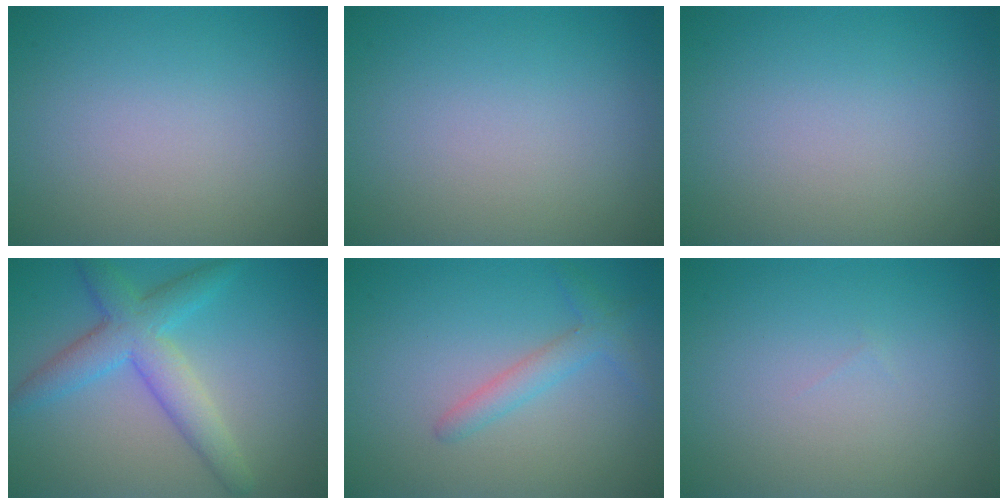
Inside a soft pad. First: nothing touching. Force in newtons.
{"total": 0.0}
{"total": 0.0}
{"total": 5.1, "press": 5.1, "slide": 0.1}
{"total": 2.2, "press": 2.2, "slide": 0.1}
{"total": 0.0}